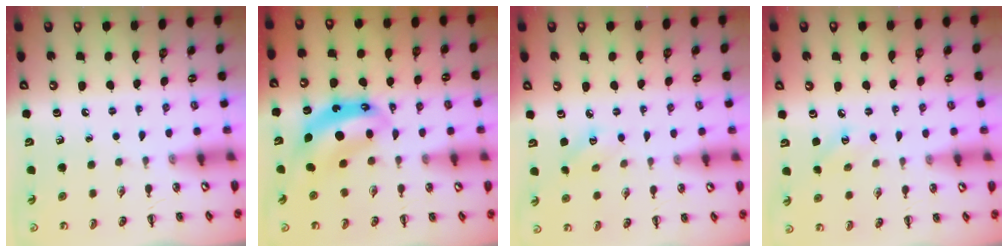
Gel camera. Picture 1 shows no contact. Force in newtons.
{"total": 8.6, "press": 8.3, "slide": 2.2}
{"total": 2.9, "press": 2.8, "slide": 0.8}
{"total": 3.8, "press": 3.7, "slide": 1.1}